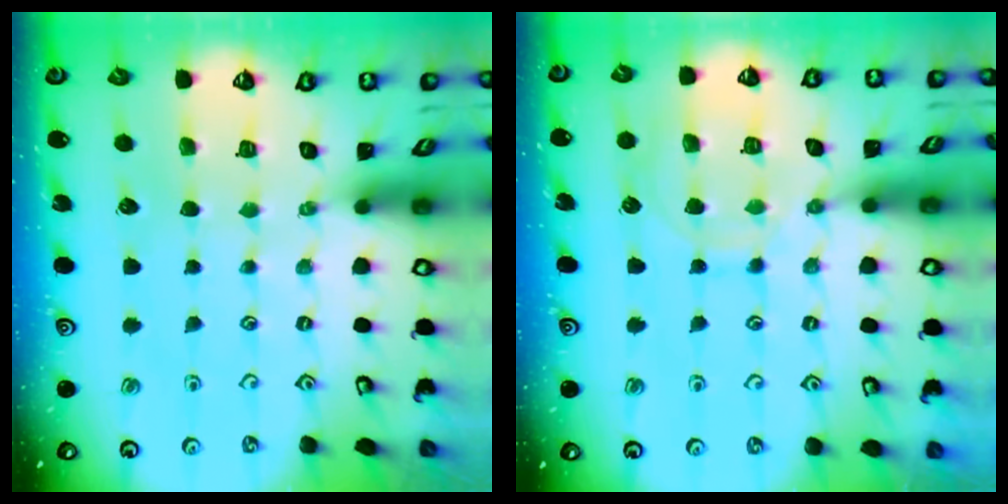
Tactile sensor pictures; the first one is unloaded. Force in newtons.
{"total": 11.0, "press": 11.0, "slide": 1.1}